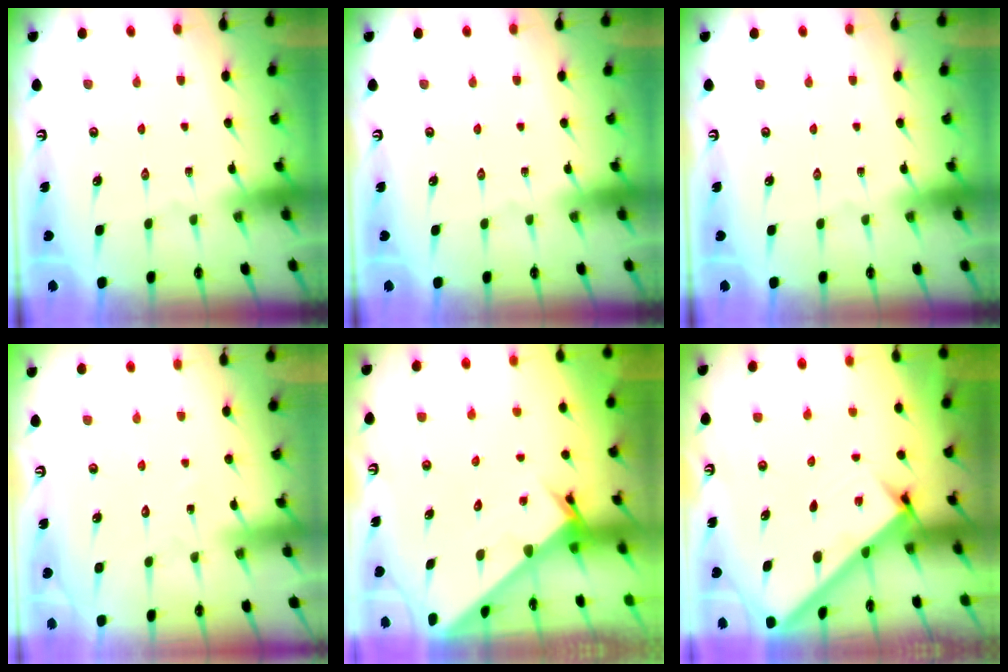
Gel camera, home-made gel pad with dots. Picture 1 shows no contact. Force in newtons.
{"total": 0.0}
{"total": 0.0}
{"total": 4.6, "press": 4.6, "slide": 0.3}
{"total": 2.8, "press": 2.8, "slide": 0.1}
{"total": 2.6, "press": 2.6, "slide": 0.3}